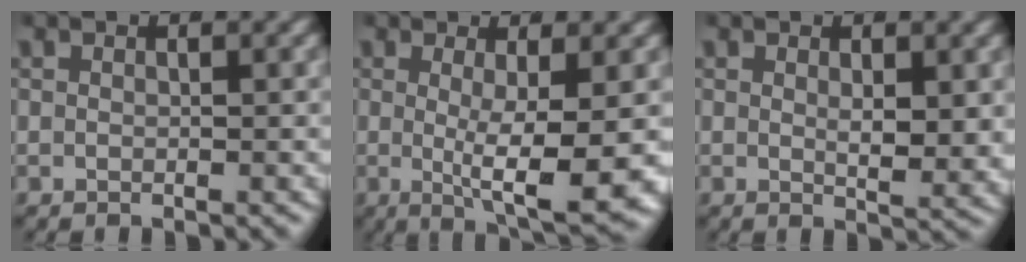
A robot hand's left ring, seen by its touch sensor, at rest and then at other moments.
{"total": 7.8, "force": [-1.1, 1.6, 7.5], "torque": [-0.107, -0.026, -0.003]}
{"total": 2.1, "force": [0.6, 0.1, 2.0], "torque": [-0.032, -0.019, 0.017]}